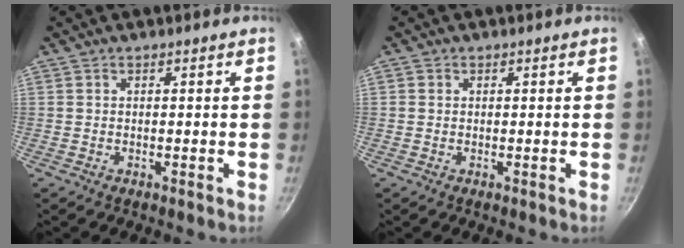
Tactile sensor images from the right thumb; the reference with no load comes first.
{"total": 0.5, "force": [0.0, 0.5, 0.1], "torque": [-0.001, 0.002, -0.001]}